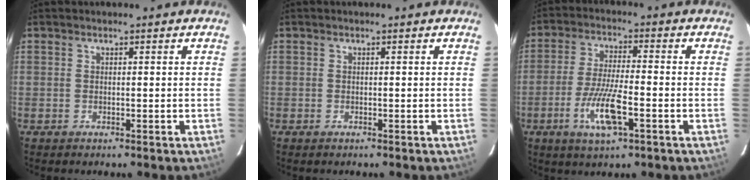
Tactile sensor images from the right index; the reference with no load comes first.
{"total": 0.0}
{"total": 9.0, "force": [-3.5, 1.4, 8.2], "torque": [-0.164, -0.011, -0.063]}